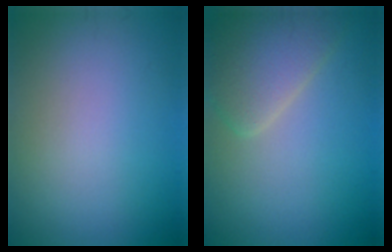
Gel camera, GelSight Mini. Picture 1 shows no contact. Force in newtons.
{"total": 4.5, "press": 4.5, "slide": 0.2}